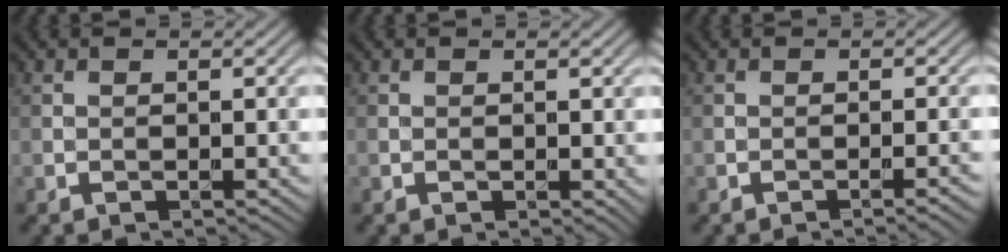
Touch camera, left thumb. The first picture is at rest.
{"total": 0.7, "force": [0.1, 0.5, 0.5], "torque": [-0.001, -0.004, 0.002]}
{"total": 1.9, "force": [-0.9, 0.4, 1.6], "torque": [-0.016, 0.005, -0.018]}